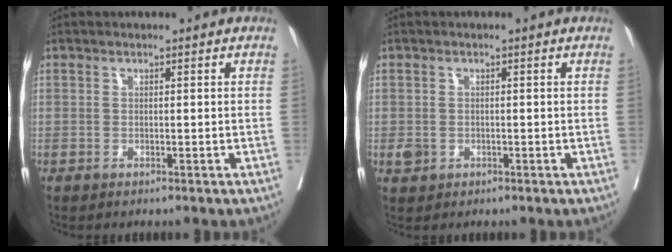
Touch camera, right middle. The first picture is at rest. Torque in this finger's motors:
{"motor_torque": [0.36, -0.23, 0.05, 0.02]}